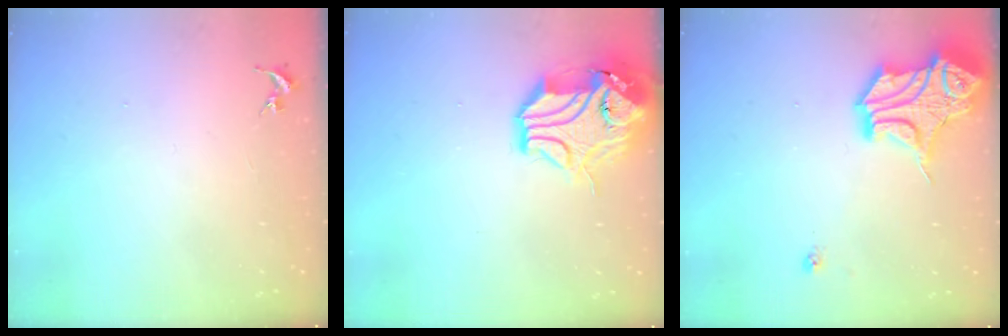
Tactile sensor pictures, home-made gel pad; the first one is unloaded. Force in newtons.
{"total": 16.2, "press": 16.1, "slide": 2.2}
{"total": 17.8, "press": 17.7, "slide": 2.0}